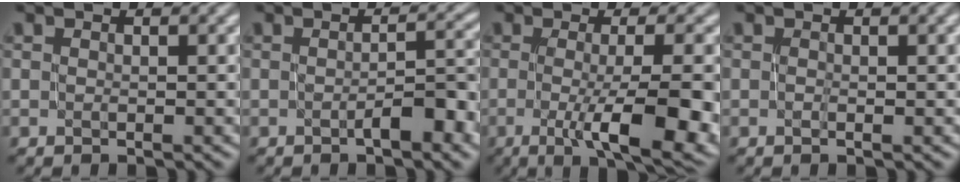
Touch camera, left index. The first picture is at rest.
{"total": 4.0, "force": [-1.3, 0.9, 3.7], "torque": [-0.053, 0.009, -0.018]}
{"total": 8.4, "force": [-2.3, 2.2, 7.8], "torque": [-0.107, -0.006, -0.034]}
{"total": 0.7, "force": [-0.1, 0.1, 0.7], "torque": [-0.014, 0.001, -0.001]}